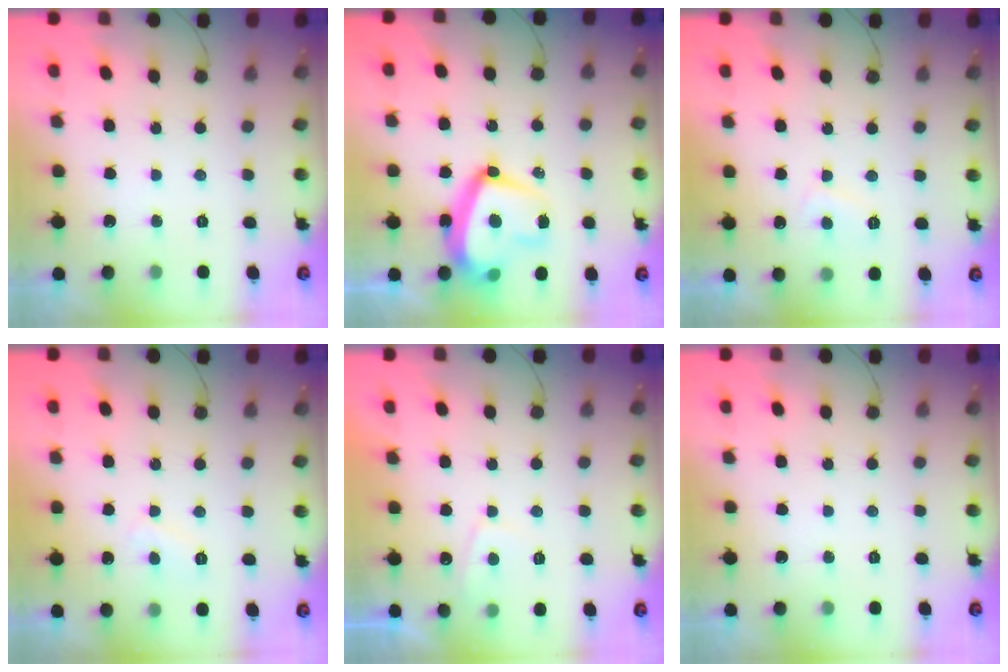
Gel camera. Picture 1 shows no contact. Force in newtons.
{"total": 18.5, "press": 18.5, "slide": 1.3}
{"total": 2.9, "press": 2.9, "slide": 0.5}
{"total": 3.4, "press": 3.4, "slide": 0.4}
{"total": 1.9, "press": 1.8, "slide": 0.7}
{"total": 0.0}